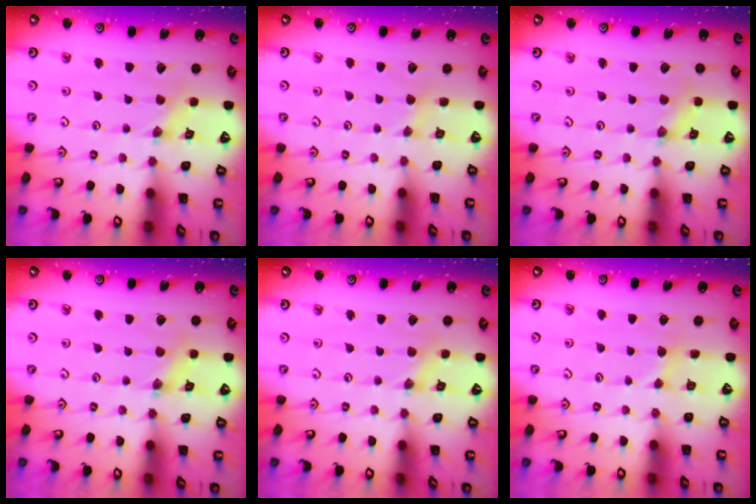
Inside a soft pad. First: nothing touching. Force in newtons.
{"total": 2.0, "press": 2.0, "slide": 0.3}
{"total": 2.5, "press": 2.5, "slide": 0.3}
{"total": 1.6, "press": 1.6, "slide": 0.4}
{"total": 2.5, "press": 2.4, "slide": 0.4}
{"total": 2.0, "press": 2.0, "slide": 0.1}